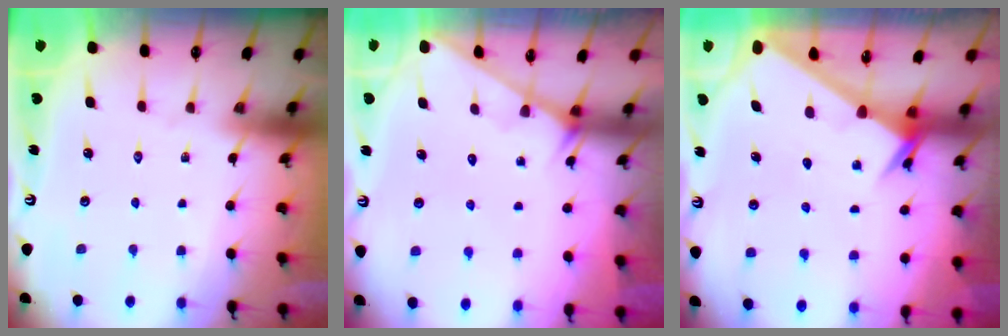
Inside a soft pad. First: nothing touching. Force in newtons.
{"total": 2.1, "press": 2.1, "slide": 0.2}
{"total": 2.0, "press": 2.0, "slide": 0.2}